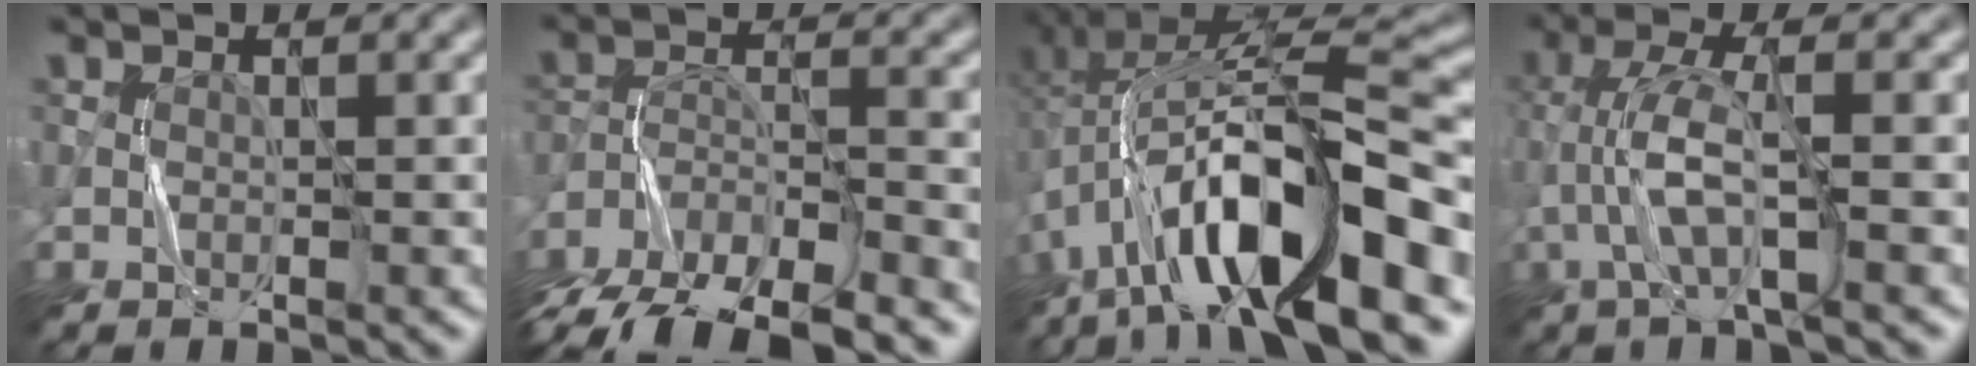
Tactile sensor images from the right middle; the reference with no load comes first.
{"total": 11.2, "force": [-9.5, 3.7, 4.7], "torque": [-0.075, -0.018, -0.149]}
{"total": 15.3, "force": [-4.8, 4.8, 13.8], "torque": [-0.231, 0.025, -0.076]}
{"total": 4.8, "force": [-1.3, 0.7, 4.6], "torque": [-0.102, 0.012, -0.028]}